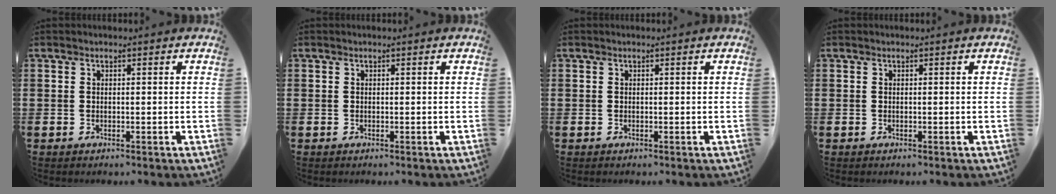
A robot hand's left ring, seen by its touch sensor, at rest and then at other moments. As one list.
[{"total": 0.0}, {"total": 0.0}, {"total": 0.0}]